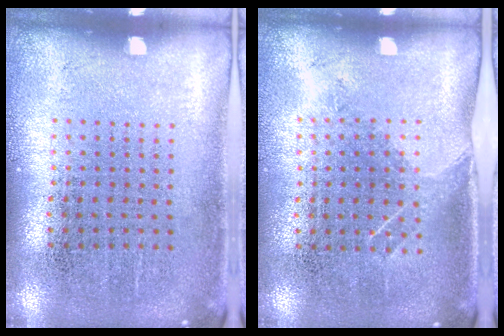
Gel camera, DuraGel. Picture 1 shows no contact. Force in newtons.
{"total": 1.2, "press": 0.9, "slide": 0.7}